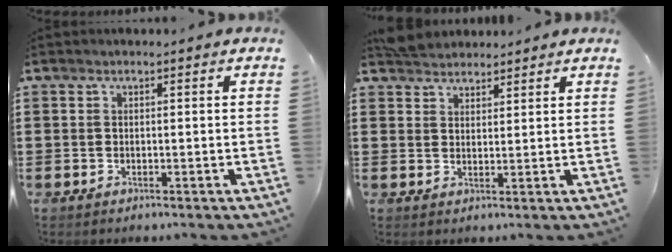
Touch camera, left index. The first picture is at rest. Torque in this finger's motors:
{"motor_torque": [0.04, 0.07, 0.02, -0.04]}